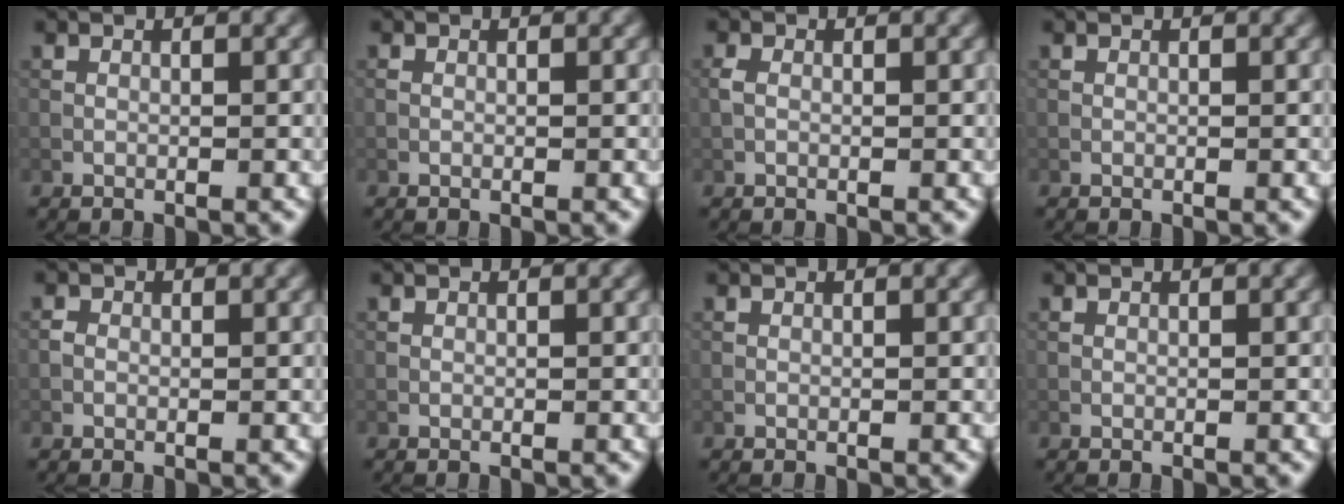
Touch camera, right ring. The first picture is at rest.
{"total": 0.0}
{"total": 0.9, "force": [-0.2, 0.6, 0.6], "torque": [-0.017, 0.002, -0.006]}
{"total": 0.0}
{"total": 0.7, "force": [-0.2, 0.6, 0.3], "torque": [-0.003, -0.001, -0.007]}
{"total": 0.0}
{"total": 0.0}
{"total": 0.0}